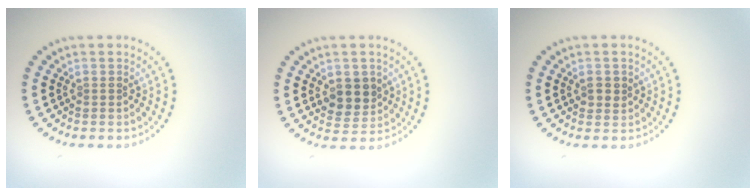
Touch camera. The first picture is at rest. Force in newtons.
{"total": 2.9, "press": 2.7, "slide": 0.9}
{"total": 1.3, "press": 1.3, "slide": 0.1}